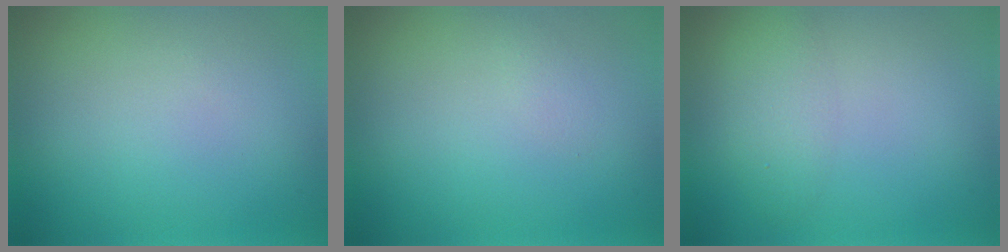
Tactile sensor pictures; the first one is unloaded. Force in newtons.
{"total": 0.6, "press": 0.6, "slide": 0.0}
{"total": 2.6, "press": 2.6, "slide": 0.2}